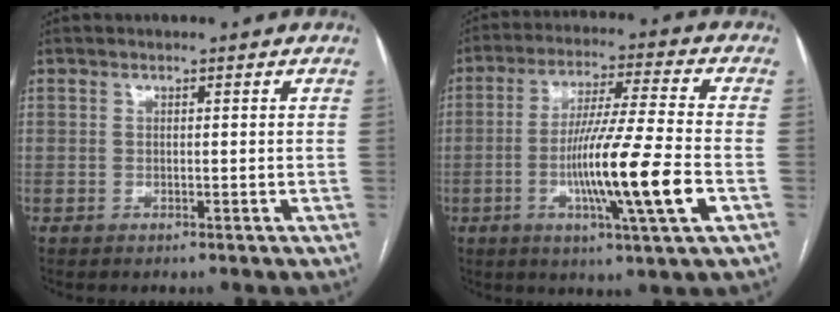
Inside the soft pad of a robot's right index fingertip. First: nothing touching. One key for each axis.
{"total": 14.9, "fx": -3.9, "fy": -0.9, "fz": 14.3, "tx": -0.261, "ty": -0.017, "tz": -0.073}